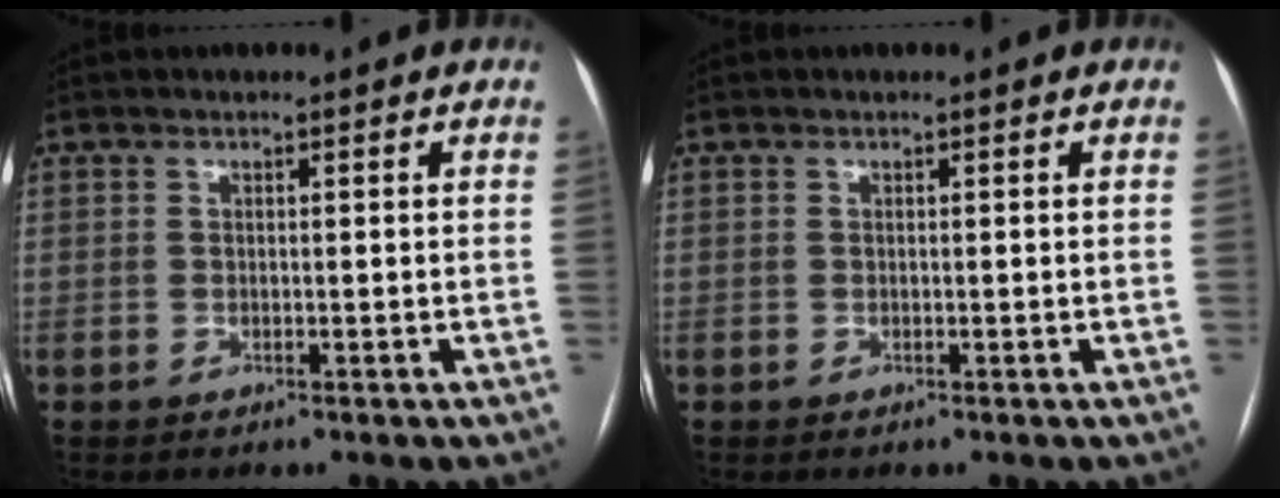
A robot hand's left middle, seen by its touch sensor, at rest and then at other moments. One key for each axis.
{"total": 0.0}